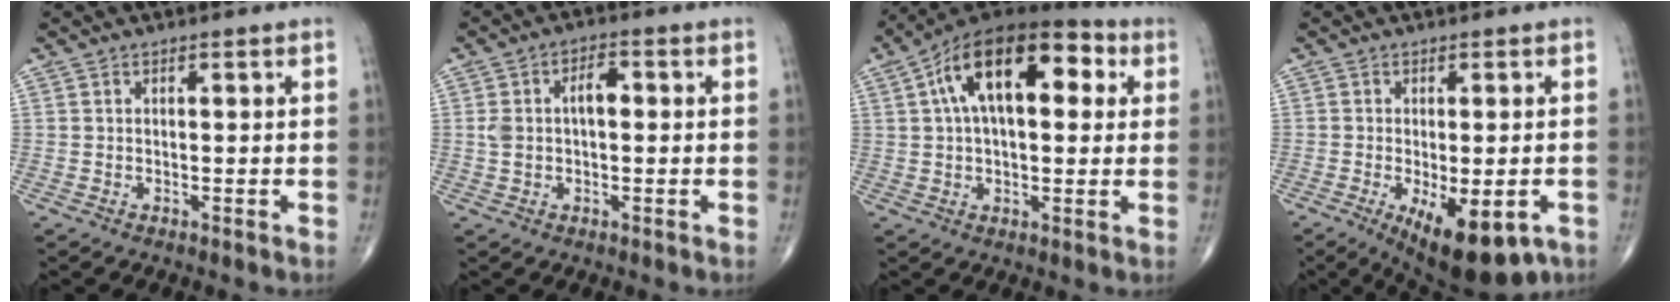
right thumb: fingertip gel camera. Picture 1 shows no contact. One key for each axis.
{"total": 6.2, "fx": 0.6, "fy": 3.4, "fz": 5.1, "tx": -0.101, "ty": 0.023, "tz": 0.011}
{"total": 19.5, "fx": 5.5, "fy": 10.0, "fz": 15.8, "tx": -0.241, "ty": 0.032, "tz": 0.078}
{"total": 13.0, "fx": -5.7, "fy": 5.4, "fz": 10.4, "tx": -0.138, "ty": -0.005, "tz": -0.071}